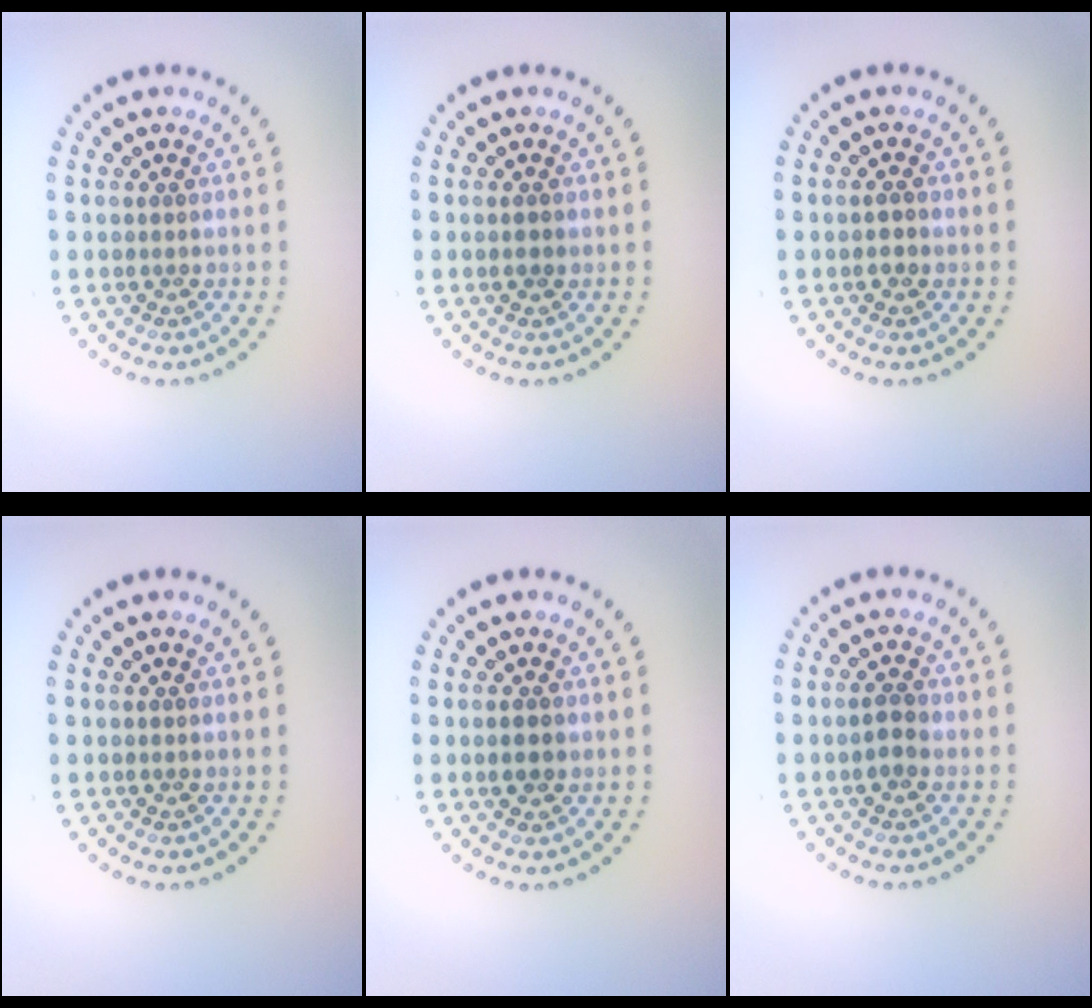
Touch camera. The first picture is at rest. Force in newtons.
{"total": 0.8, "press": 0.8, "slide": 0.3}
{"total": 1.1, "press": 1.0, "slide": 0.2}
{"total": 0.0}
{"total": 1.3, "press": 1.3, "slide": 0.1}
{"total": 1.5, "press": 1.5, "slide": 0.1}